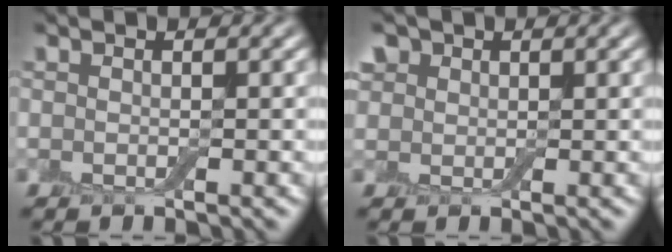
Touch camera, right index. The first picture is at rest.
{"total": 2.2, "force": [1.1, 1.8, 0.6], "torque": [-0.016, 0.005, 0.012]}